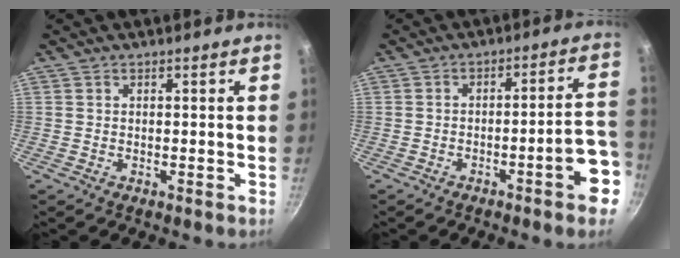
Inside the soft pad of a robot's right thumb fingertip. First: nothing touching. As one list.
[{"total": 9.8, "force": [-4.3, 2.0, 8.5], "torque": [-0.088, 0.043, -0.056]}]